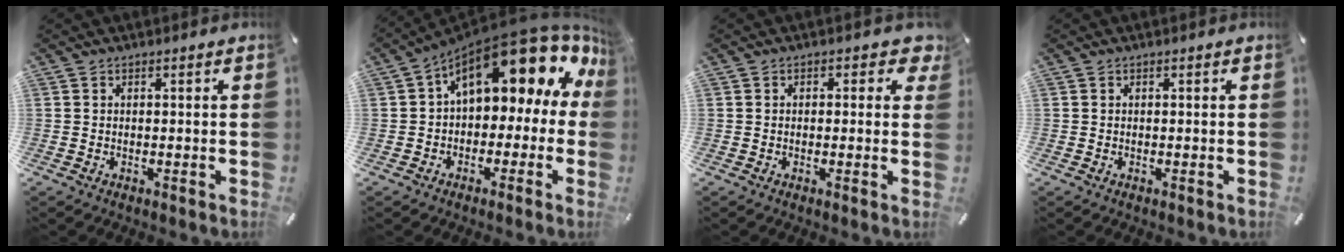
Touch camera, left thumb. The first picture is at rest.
{"total": 17.1, "force": [8.1, 8.9, 12.2], "torque": [-0.162, -0.064, 0.132]}
{"total": 3.0, "force": [0.6, 1.9, 2.3], "torque": [-0.022, 0.000, 0.004]}
{"total": 0.0}